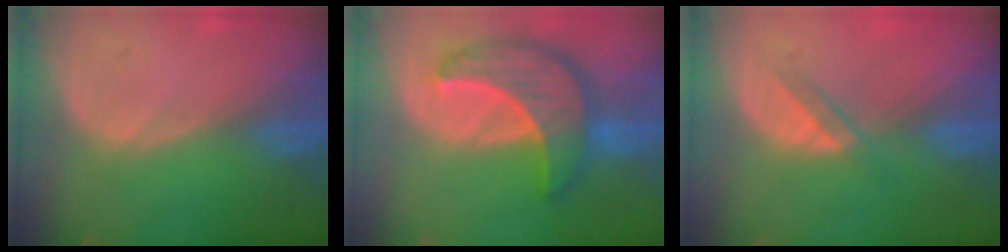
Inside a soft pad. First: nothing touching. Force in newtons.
{"total": 10.0, "press": 10.0, "slide": 0.6}
{"total": 2.4, "press": 2.2, "slide": 1.1}